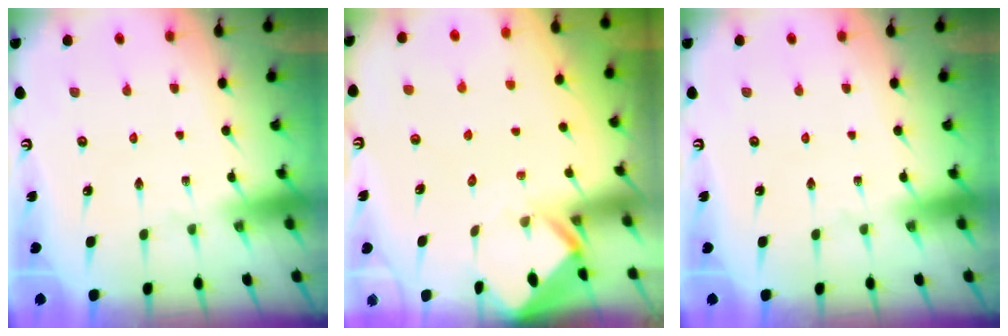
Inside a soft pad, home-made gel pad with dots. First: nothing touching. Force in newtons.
{"total": 2.8, "press": 2.8, "slide": 0.2}
{"total": 0.0}